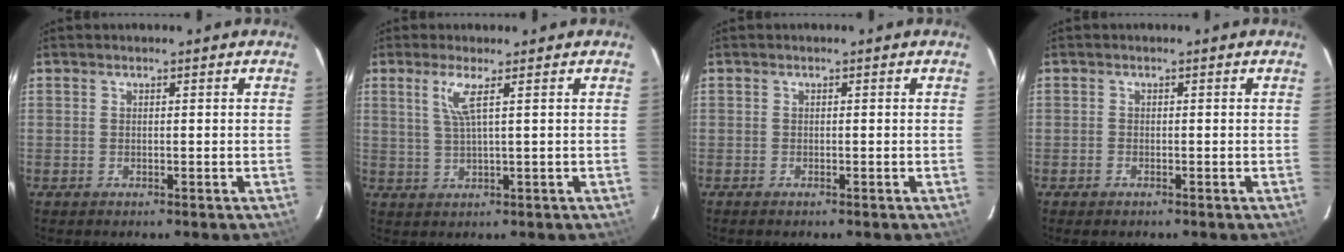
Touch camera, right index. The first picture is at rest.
{"total": 3.7, "force": [1.6, -0.5, 3.3], "torque": [-0.065, -0.003, 0.035]}
{"total": 0.6, "force": [-0.5, 0.1, 0.2], "torque": [-0.006, -0.002, -0.010]}
{"total": 0.9, "force": [-0.7, 0.5, 0.3], "torque": [-0.007, -0.001, -0.014]}